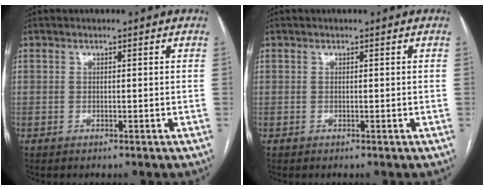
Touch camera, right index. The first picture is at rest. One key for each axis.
{"total": 0.0}